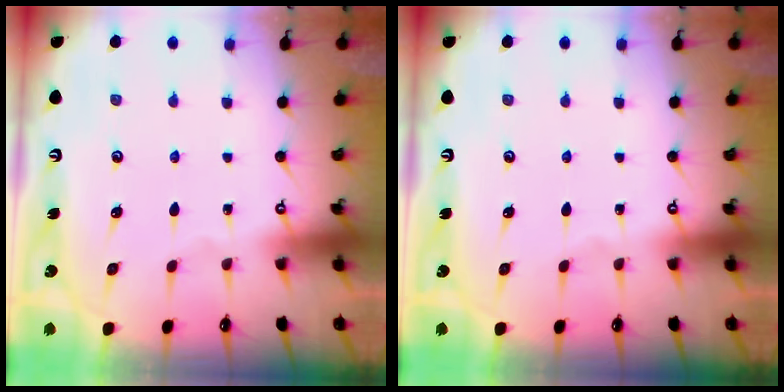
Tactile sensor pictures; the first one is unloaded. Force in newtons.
{"total": 0.0}